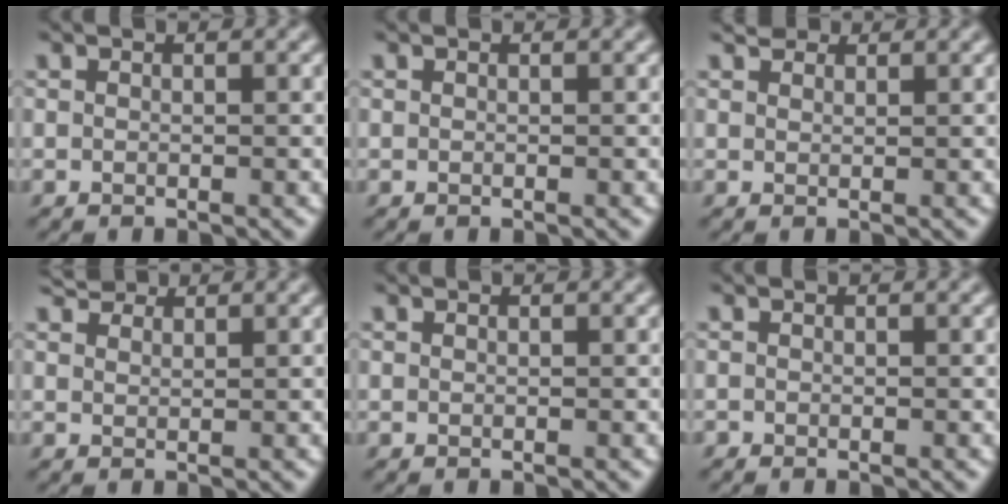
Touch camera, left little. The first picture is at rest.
{"total": 0.0}
{"total": 1.4, "force": [1.3, 0.6, 0.4], "torque": [-0.014, 0.004, 0.023]}
{"total": 2.0, "force": [1.8, 0.7, 0.5], "torque": [-0.017, 0.002, 0.038]}
{"total": 0.0}
{"total": 0.0}